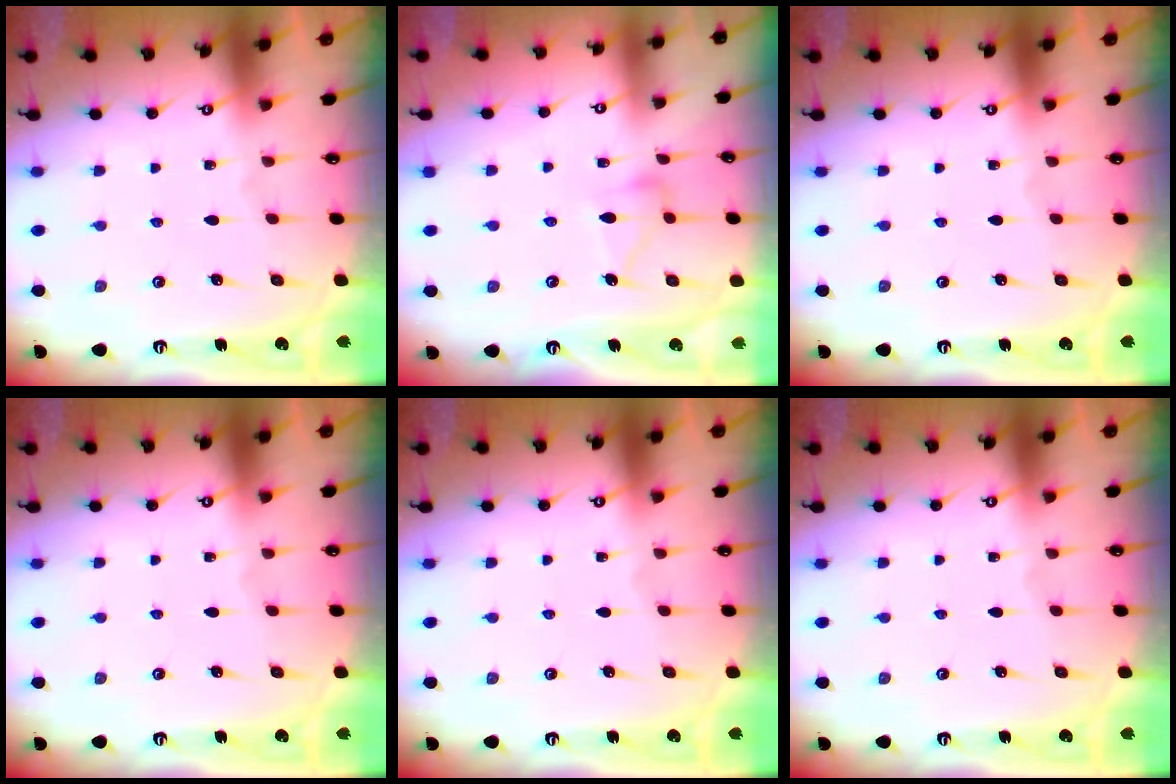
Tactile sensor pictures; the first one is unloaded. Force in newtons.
{"total": 8.5, "press": 8.5, "slide": 0.4}
{"total": 0.0}
{"total": 0.0}
{"total": 0.0}
{"total": 0.0}